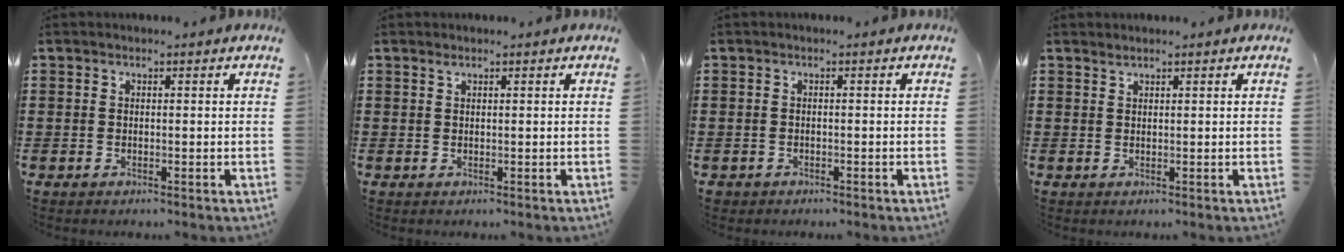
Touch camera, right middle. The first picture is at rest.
{"total": 0.7, "force": [0.6, 0.0, 0.4], "torque": [-0.009, -0.002, 0.012]}
{"total": 0.8, "force": [-0.7, 0.4, -0.1], "torque": [0.002, 0.002, -0.017]}
{"total": 1.0, "force": [1.0, -0.1, 0.1], "torque": [-0.004, -0.003, 0.019]}